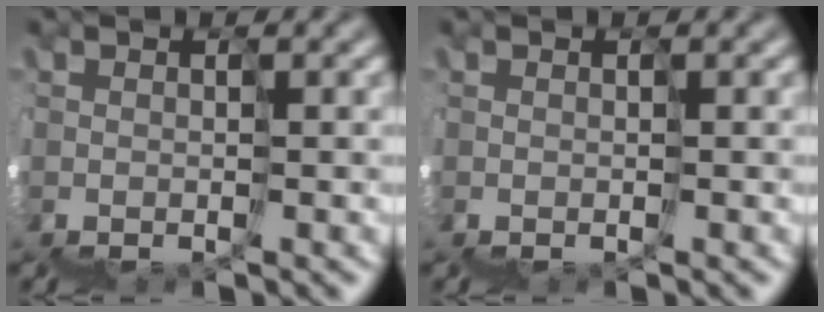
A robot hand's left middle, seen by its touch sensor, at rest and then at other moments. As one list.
[{"total": 0.0}]